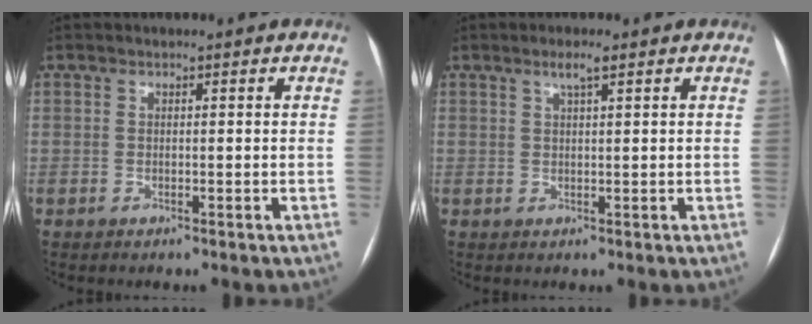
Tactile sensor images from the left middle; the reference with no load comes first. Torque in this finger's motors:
{"motor_torque": [0.21, -0.24, 0.00, 0.01]}